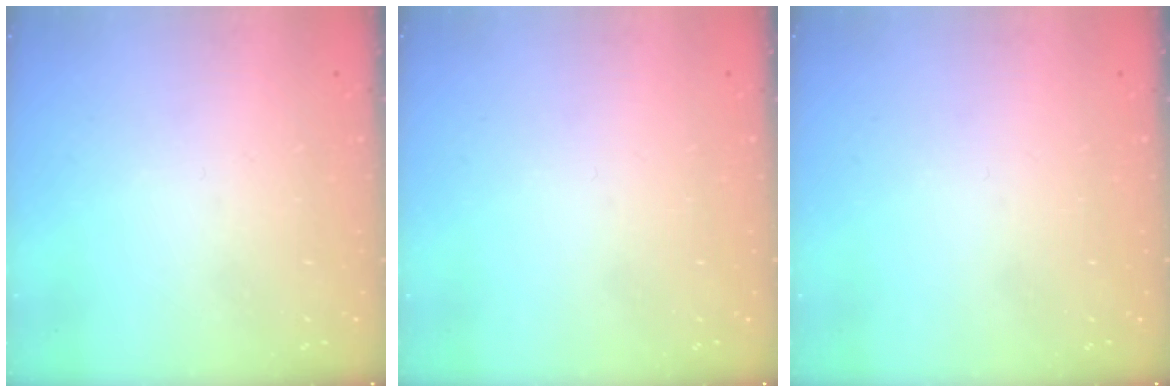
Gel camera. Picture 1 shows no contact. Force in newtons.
{"total": 0.0}
{"total": 0.0}